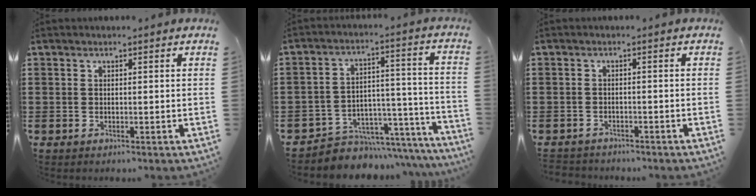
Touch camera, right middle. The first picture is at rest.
{"total": 5.4, "force": [-4.8, 2.6, 0.3], "torque": [-0.010, 0.015, -0.094]}
{"total": 1.6, "force": [-1.5, 0.3, -0.3], "torque": [0.000, 0.002, -0.037]}